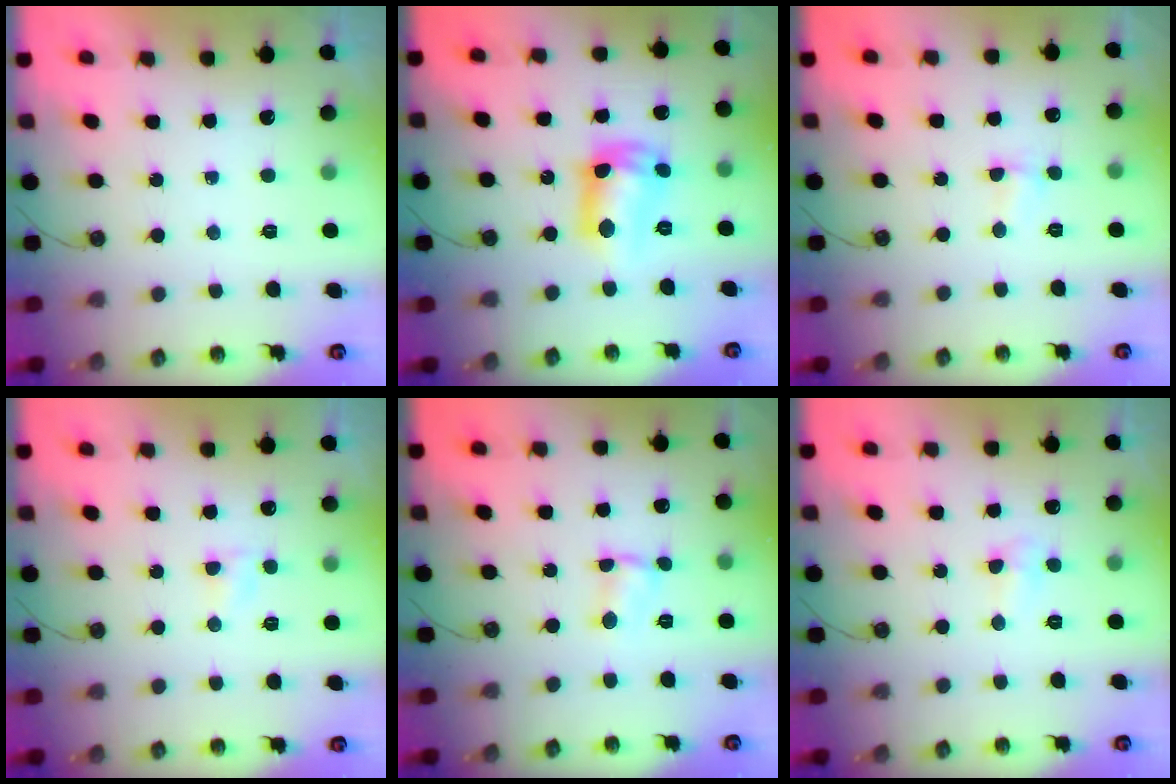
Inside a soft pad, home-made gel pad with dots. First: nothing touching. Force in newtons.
{"total": 11.3, "press": 11.2, "slide": 0.9}
{"total": 1.6, "press": 1.3, "slide": 0.9}
{"total": 3.0, "press": 3.0, "slide": 0.3}
{"total": 1.5, "press": 1.4, "slide": 0.2}
{"total": 4.1, "press": 4.1, "slide": 0.7}